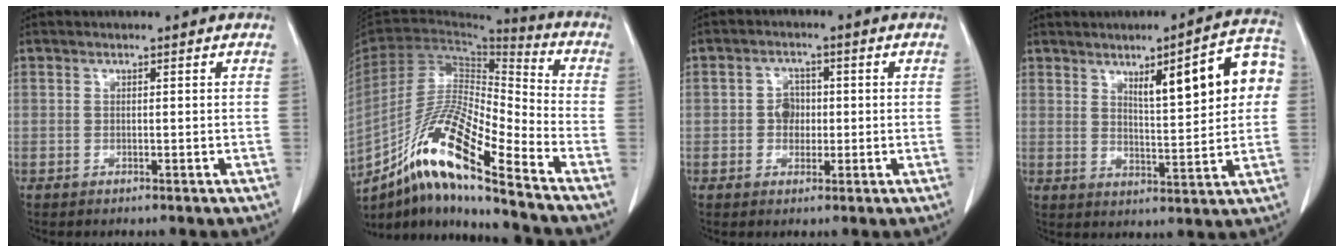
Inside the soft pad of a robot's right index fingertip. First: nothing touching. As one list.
[{"total": 17.7, "force": [-12.0, 1.0, 13.0], "torque": [-0.257, -0.013, -0.218]}, {"total": 3.2, "force": [-0.3, 2.6, 1.8], "torque": [-0.025, 0.008, -0.007]}, {"total": 12.3, "force": [3.5, 2.3, 11.5], "torque": [-0.155, 0.022, 0.051]}]